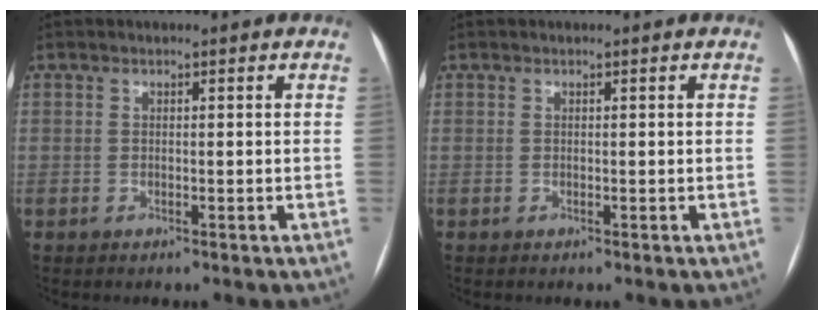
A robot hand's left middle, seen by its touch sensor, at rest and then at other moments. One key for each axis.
{"total": 0.0}